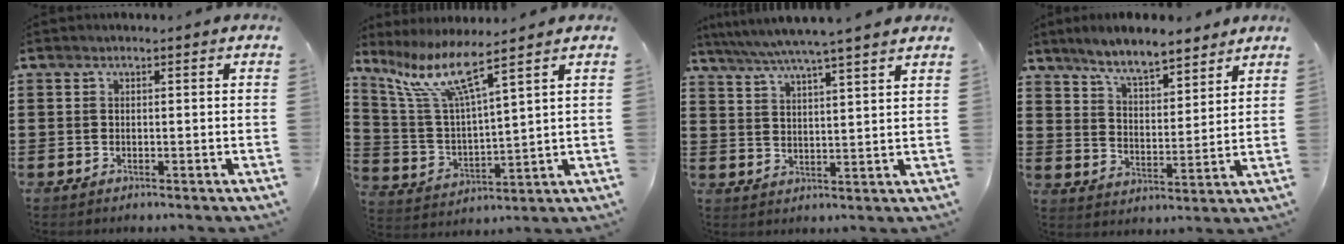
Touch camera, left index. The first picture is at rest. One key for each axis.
{"total": 9.2, "fx": 6.5, "fy": 1.2, "fz": 6.3, "tx": -0.153, "ty": -0.032, "tz": 0.111}
{"total": 5.5, "fx": 4.8, "fy": -0.8, "fz": 2.5, "tx": -0.065, "ty": -0.027, "tz": 0.081}
{"total": 6.8, "fx": 6.1, "fy": 1.2, "fz": 2.8, "tx": -0.077, "ty": -0.021, "tz": 0.108}